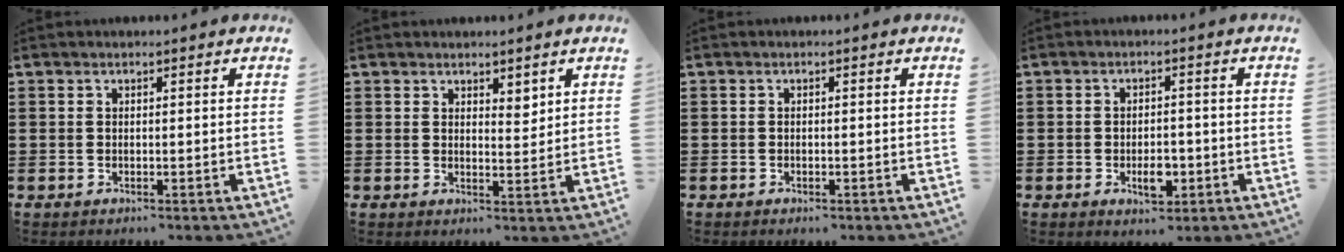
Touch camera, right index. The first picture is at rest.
{"total": 2.5, "force": [2.0, 1.2, 0.7], "torque": [-0.009, 0.004, 0.036]}
{"total": 0.5, "force": [-0.5, 0.2, 0.2], "torque": [-0.006, -0.002, -0.009]}
{"total": 4.4, "force": [-1.5, 2.3, 3.5], "torque": [-0.051, 0.003, -0.026]}